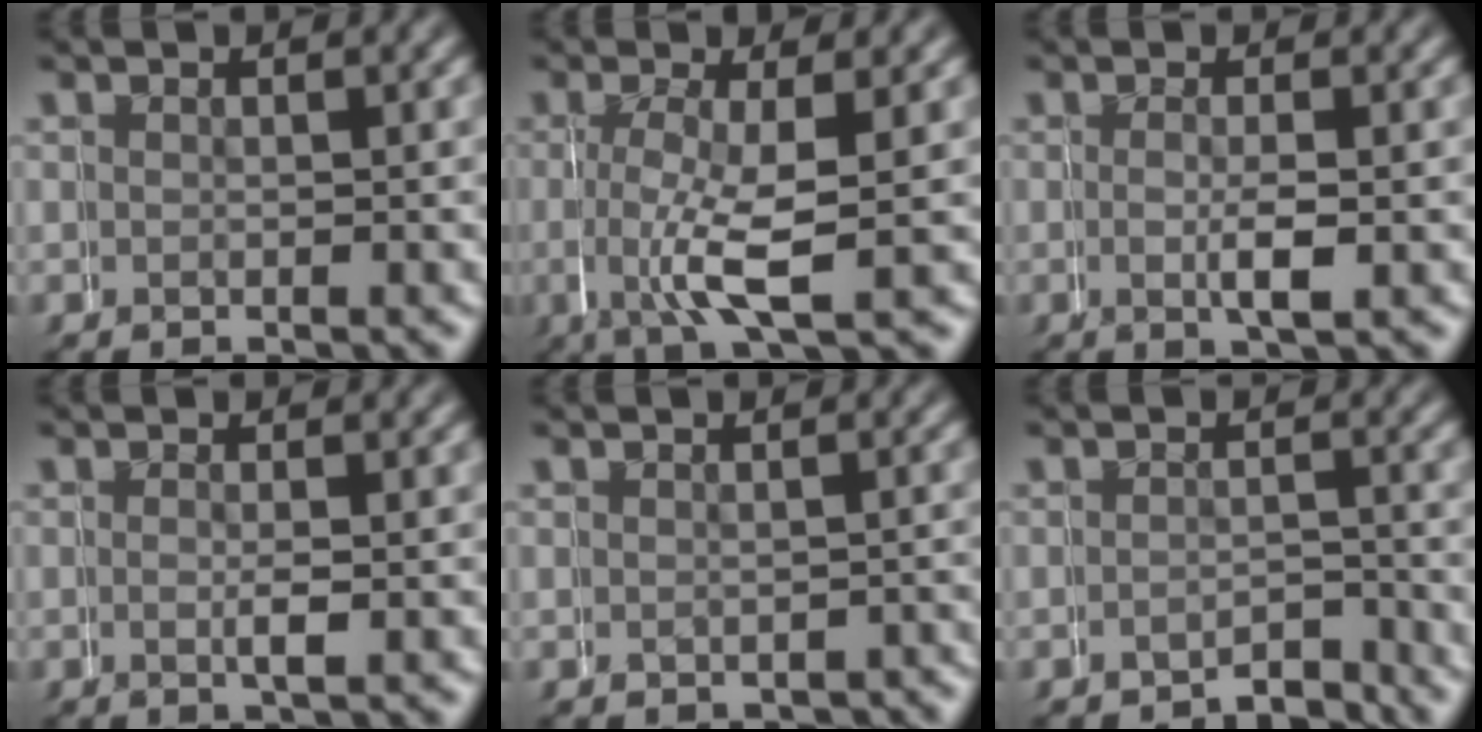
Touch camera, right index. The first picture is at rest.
{"total": 4.4, "force": [0.8, 1.1, 4.2], "torque": [-0.083, -0.004, 0.016]}
{"total": 1.1, "force": [0.4, -0.1, 1.0], "torque": [-0.010, 0.002, 0.004]}
{"total": 0.8, "force": [0.3, -0.1, 0.7], "torque": [0.000, 0.007, 0.003]}
{"total": 1.6, "force": [-1.3, 0.8, -0.2], "torque": [0.000, -0.001, -0.020]}
{"total": 2.7, "force": [-2.7, 0.5, -0.2], "torque": [0.012, -0.007, -0.046]}